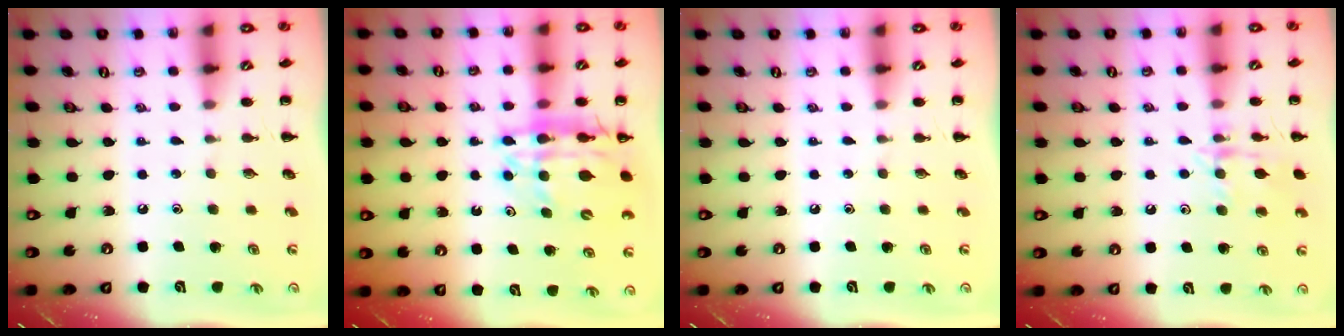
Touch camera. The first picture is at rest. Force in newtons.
{"total": 15.0, "press": 14.4, "slide": 4.2}
{"total": 0.0}
{"total": 11.2, "press": 11.1, "slide": 0.7}